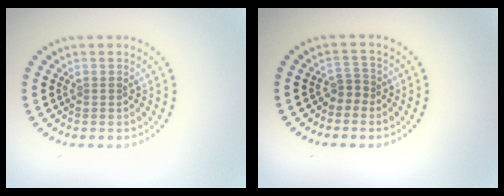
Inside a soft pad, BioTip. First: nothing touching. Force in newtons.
{"total": 1.3, "press": 1.0, "slide": 0.9}